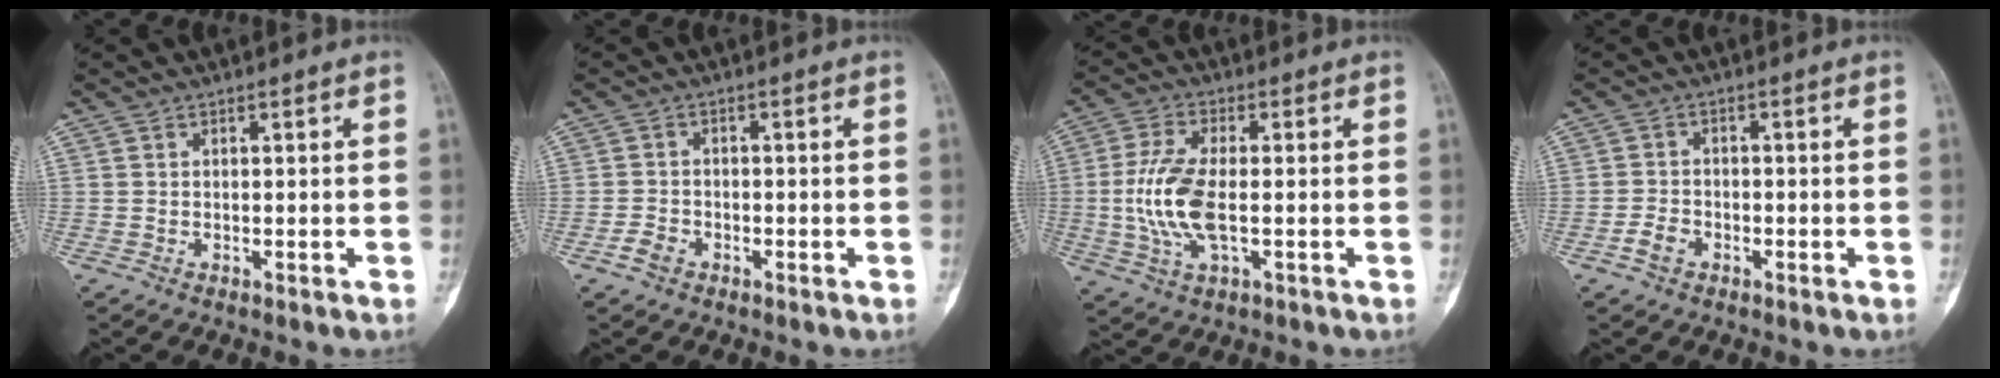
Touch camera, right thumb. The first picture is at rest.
{"total": 2.5, "force": [-1.5, 1.8, 1.1], "torque": [-0.016, 0.011, -0.028]}
{"total": 10.6, "force": [-1.1, 4.5, 9.6], "torque": [-0.217, 0.005, -0.019]}
{"total": 2.9, "force": [-1.6, 2.0, 1.5], "torque": [-0.023, 0.013, -0.030]}